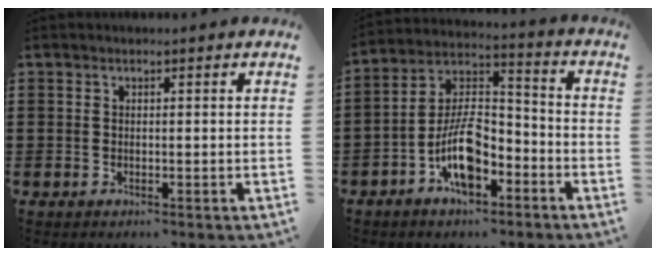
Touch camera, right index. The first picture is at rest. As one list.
[{"total": 9.9, "force": [-5.1, 4.6, 7.2], "torque": [-0.156, 0.006, -0.097]}]